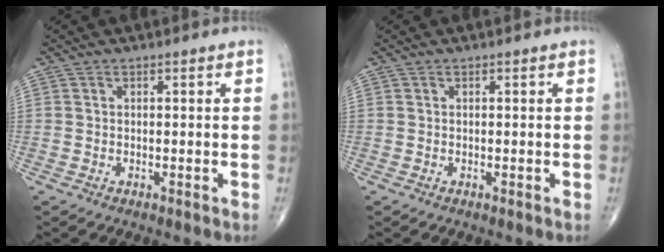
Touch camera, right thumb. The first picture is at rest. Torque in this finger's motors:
{"motor_torque": [0.00, 0.00, -0.01, 0.01, 0.00]}